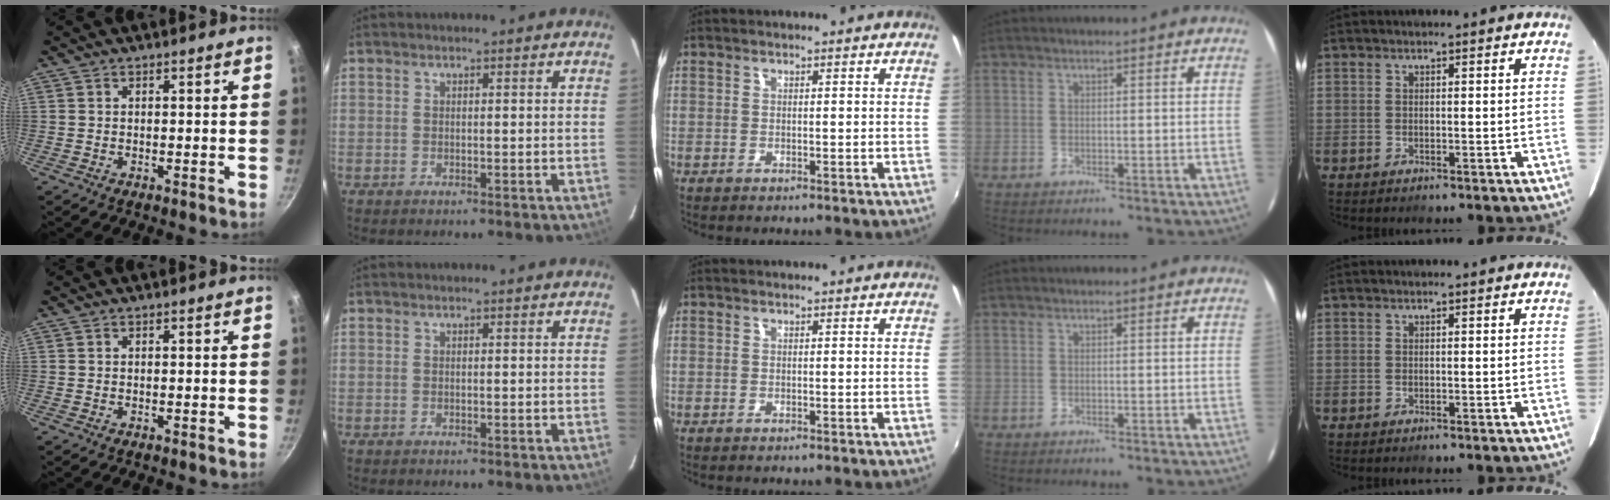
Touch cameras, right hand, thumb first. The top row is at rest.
{}